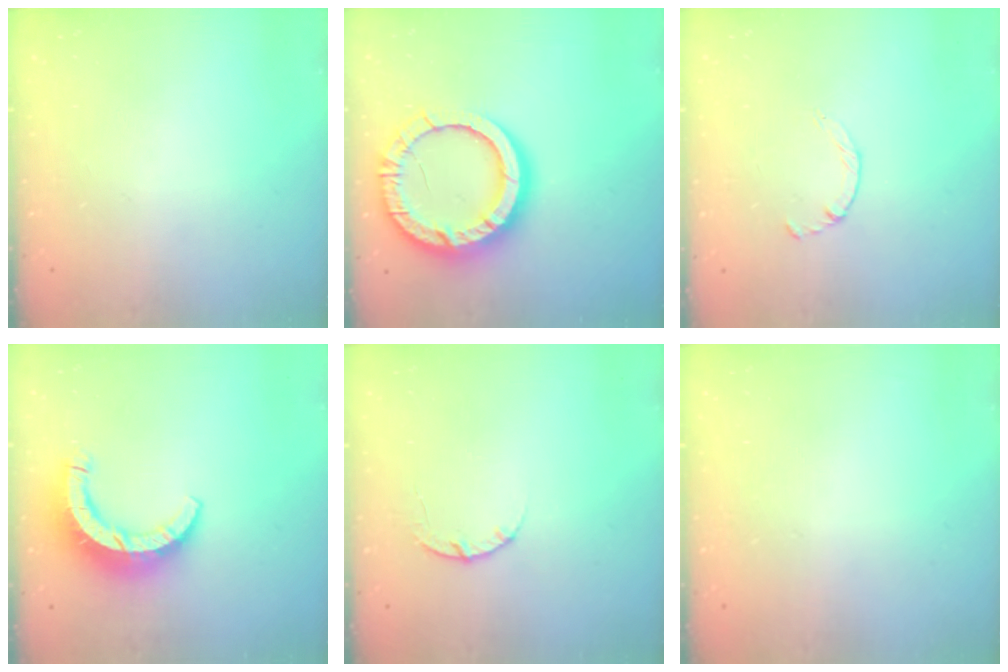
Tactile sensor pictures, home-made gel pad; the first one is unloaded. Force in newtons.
{"total": 17.9, "press": 17.9, "slide": 1.7}
{"total": 1.8, "press": 1.7, "slide": 0.3}
{"total": 9.6, "press": 9.6, "slide": 1.0}
{"total": 3.6, "press": 3.5, "slide": 0.5}
{"total": 2.6, "press": 2.6, "slide": 0.2}